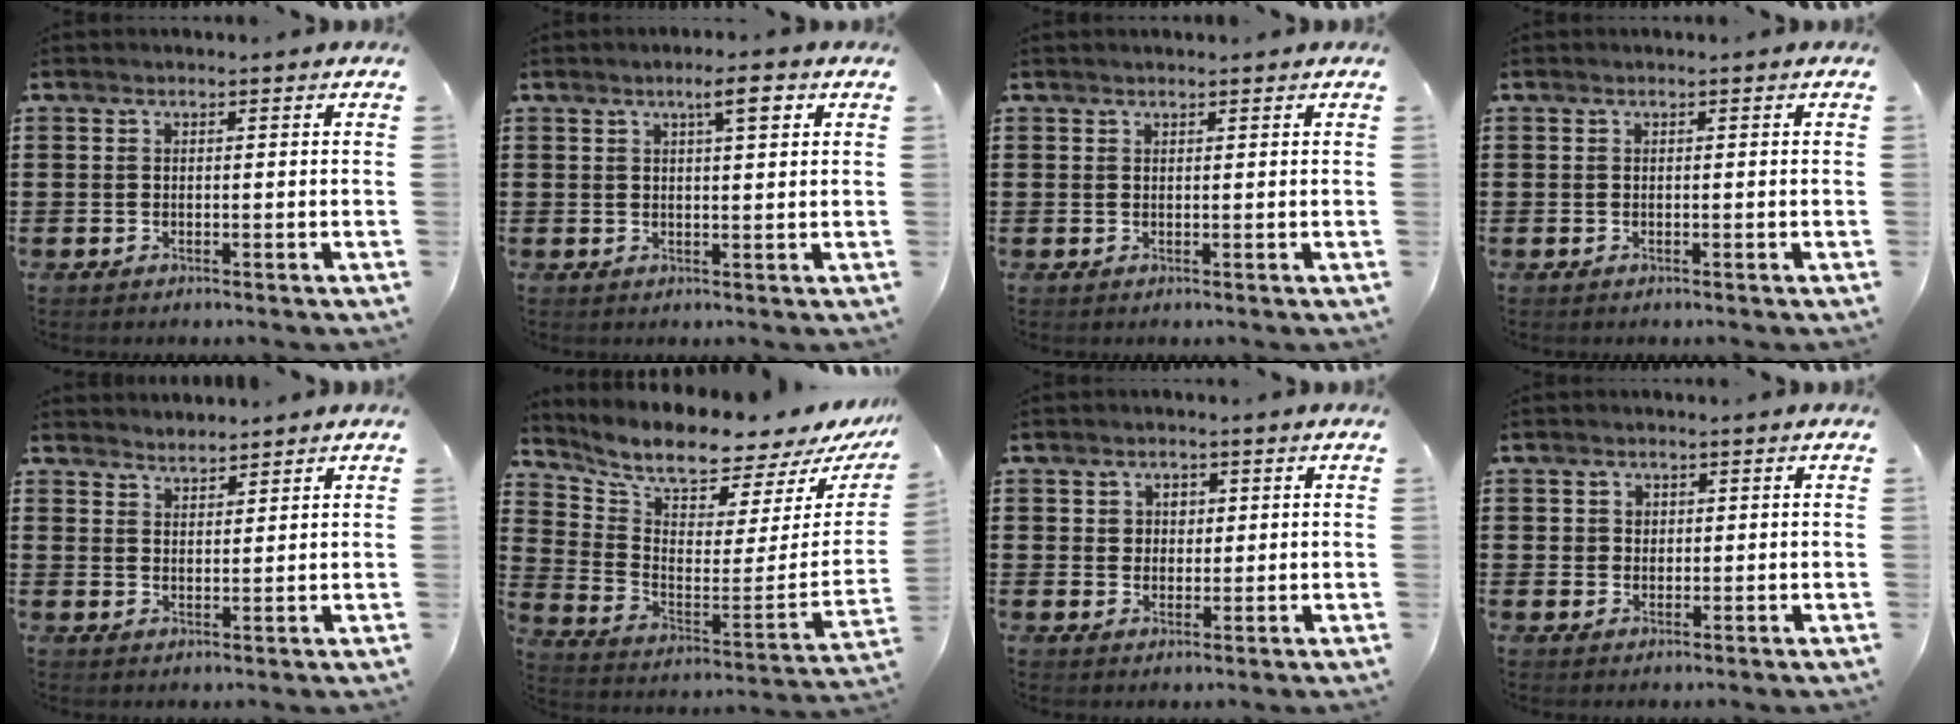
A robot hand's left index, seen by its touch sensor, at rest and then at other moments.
{"total": 4.4, "force": [2.2, 0.9, 3.6], "torque": [-0.061, 0.002, 0.032]}
{"total": 0.6, "force": [0.6, 0.1, 0.1], "torque": [-0.003, 0.000, 0.012]}
{"total": 0.0}
{"total": 2.5, "force": [2.5, 0.2, -0.5], "torque": [0.002, -0.005, 0.048]}
{"total": 6.7, "force": [6.1, 0.5, 2.8], "torque": [-0.082, -0.069, 0.098]}
{"total": 2.4, "force": [1.1, 2.1, 0.5], "torque": [-0.011, 0.006, 0.016]}
{"total": 1.7, "force": [0.9, 1.4, 0.2], "torque": [-0.009, 0.006, 0.016]}